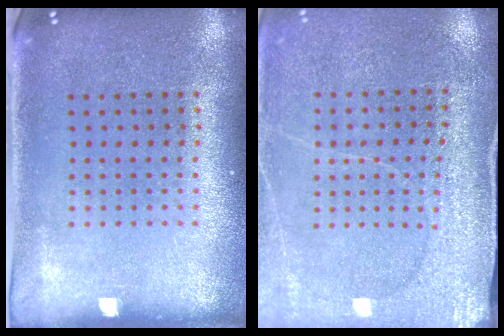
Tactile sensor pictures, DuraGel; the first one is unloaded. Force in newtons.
{"total": 3.0, "press": 3.0, "slide": 0.1}